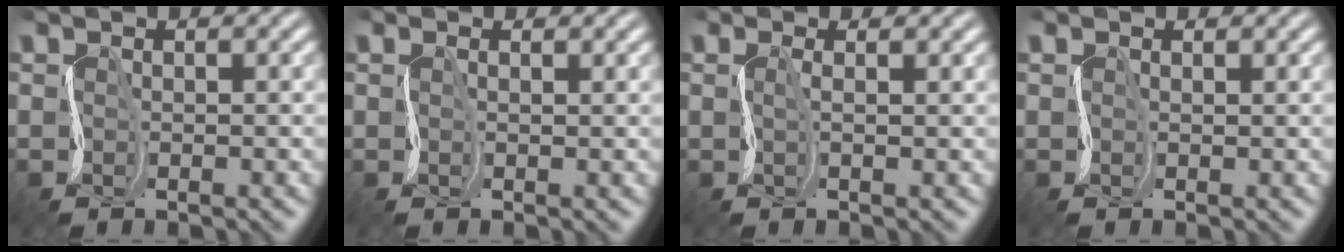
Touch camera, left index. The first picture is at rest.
{"total": 1.0, "force": [0.8, 0.5, -0.4], "torque": [0.013, 0.007, 0.009]}
{"total": 0.8, "force": [0.6, 0.5, 0.1], "torque": [0.002, 0.005, 0.006]}
{"total": 1.0, "force": [0.6, 0.4, -0.6], "torque": [0.019, 0.006, 0.010]}